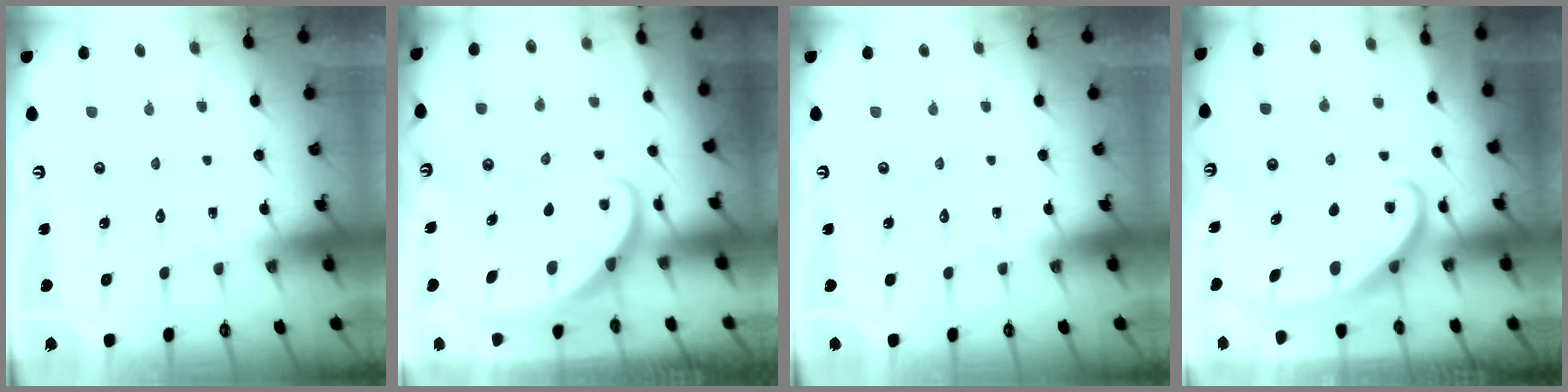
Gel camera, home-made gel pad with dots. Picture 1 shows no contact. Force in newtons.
{"total": 2.3, "press": 2.3, "slide": 0.1}
{"total": 0.0}
{"total": 2.8, "press": 2.7, "slide": 0.4}